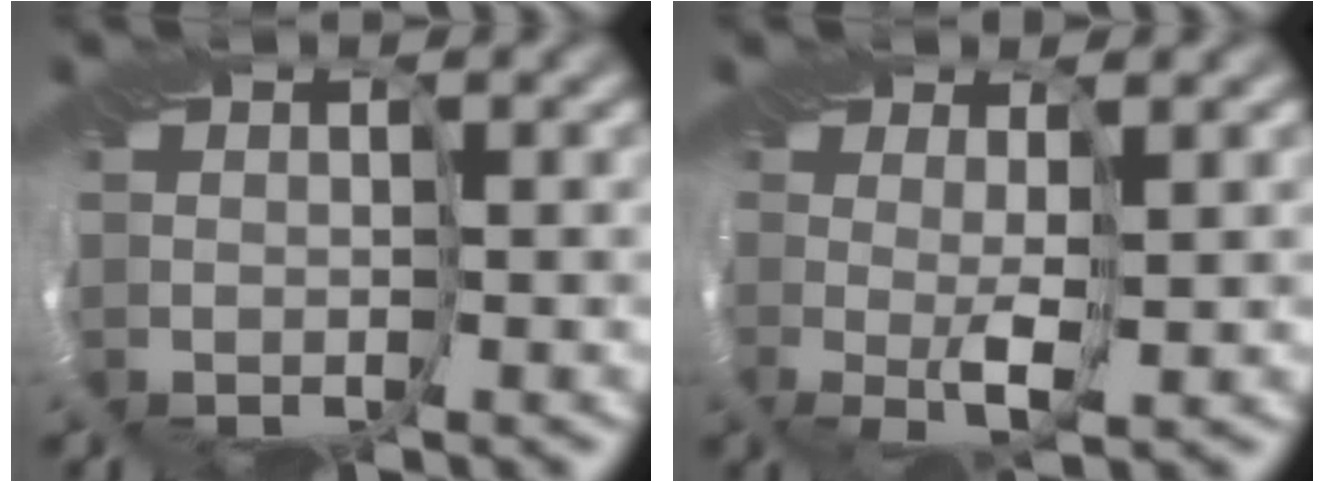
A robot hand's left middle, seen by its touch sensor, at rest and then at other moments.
{"total": 1.6, "force": [0.6, -1.5, 0.3], "torque": [-0.009, -0.006, 0.013]}